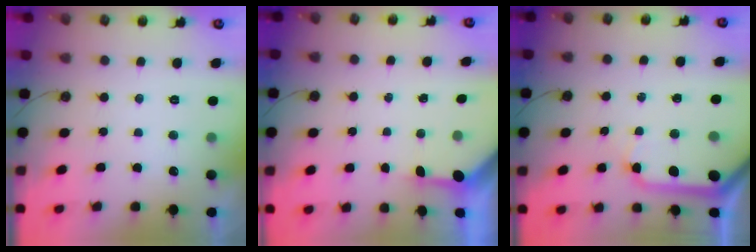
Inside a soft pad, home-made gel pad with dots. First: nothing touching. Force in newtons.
{"total": 3.3, "press": 3.3, "slide": 0.3}
{"total": 11.7, "press": 11.6, "slide": 1.6}